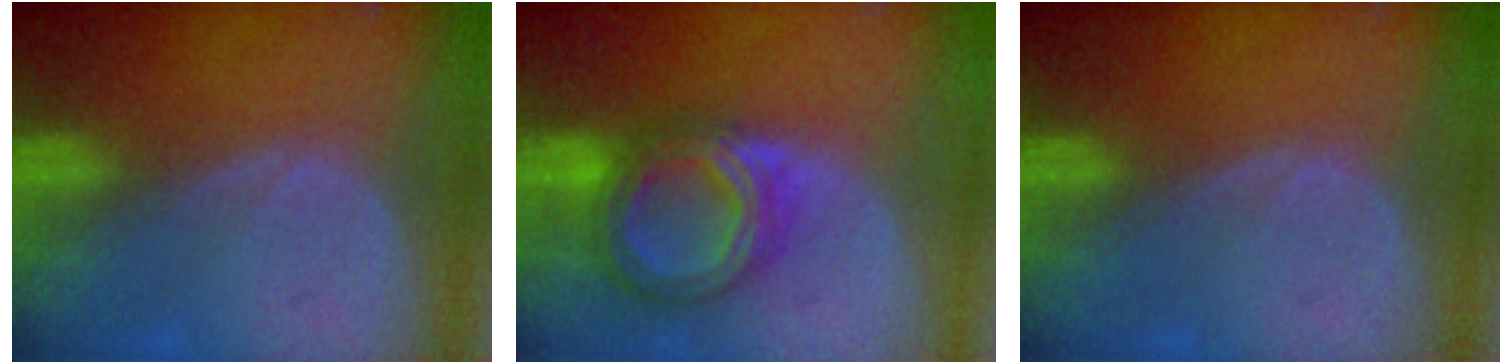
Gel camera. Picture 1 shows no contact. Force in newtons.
{"total": 8.7, "press": 8.6, "slide": 0.8}
{"total": 0.0}